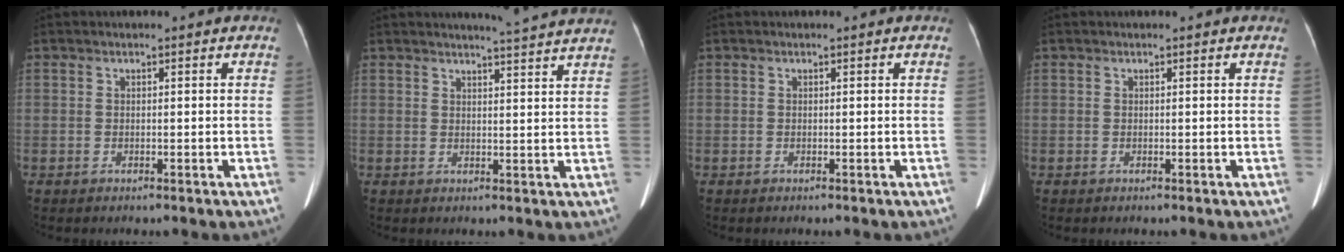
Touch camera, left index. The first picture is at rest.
{"total": 7.6, "force": [7.2, -1.1, 2.3], "torque": [-0.036, -0.005, 0.075]}
{"total": 0.0}
{"total": 0.0}